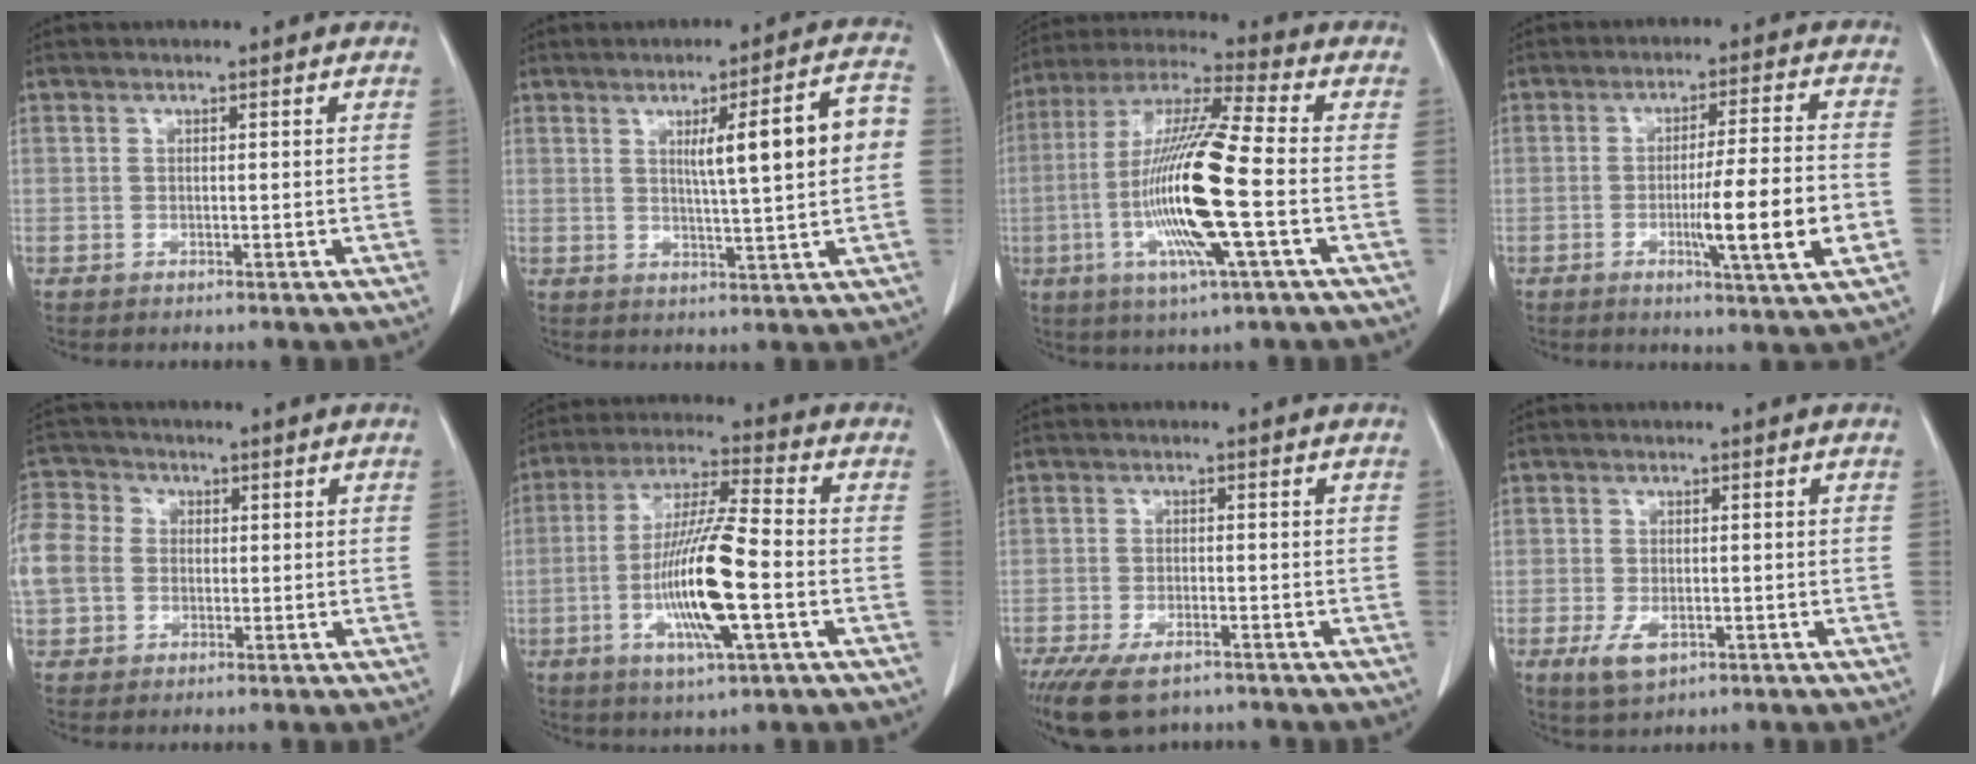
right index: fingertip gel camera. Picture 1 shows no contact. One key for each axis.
{"total": 10.4, "fx": 1.4, "fy": 0.3, "fz": 10.3, "tx": -0.145, "ty": 0.014, "tz": 0.022}
{"total": 17.3, "fx": -3.5, "fy": 0.5, "fz": 17.0, "tx": -0.346, "ty": -0.010, "tz": -0.075}
{"total": 11.1, "fx": -3.0, "fy": -0.4, "fz": 10.7, "tx": -0.166, "ty": -0.013, "tz": -0.050}
{"total": 19.1, "fx": 1.1, "fy": 17.0, "fz": 8.6, "tx": -0.288, "ty": 0.069, "tz": 0.026}
{"total": 14.4, "fx": -3.6, "fy": 1.1, "fz": 13.9, "tx": -0.272, "ty": -0.009, "tz": -0.068}
{"total": 9.1, "fx": -6.7, "fy": 3.6, "fz": 5.1, "tx": -0.087, "ty": -0.012, "tz": -0.108}
{"total": 4.2, "fx": -1.8, "fy": 2.3, "fz": 2.9, "tx": -0.055, "ty": -0.004, "tz": -0.026}